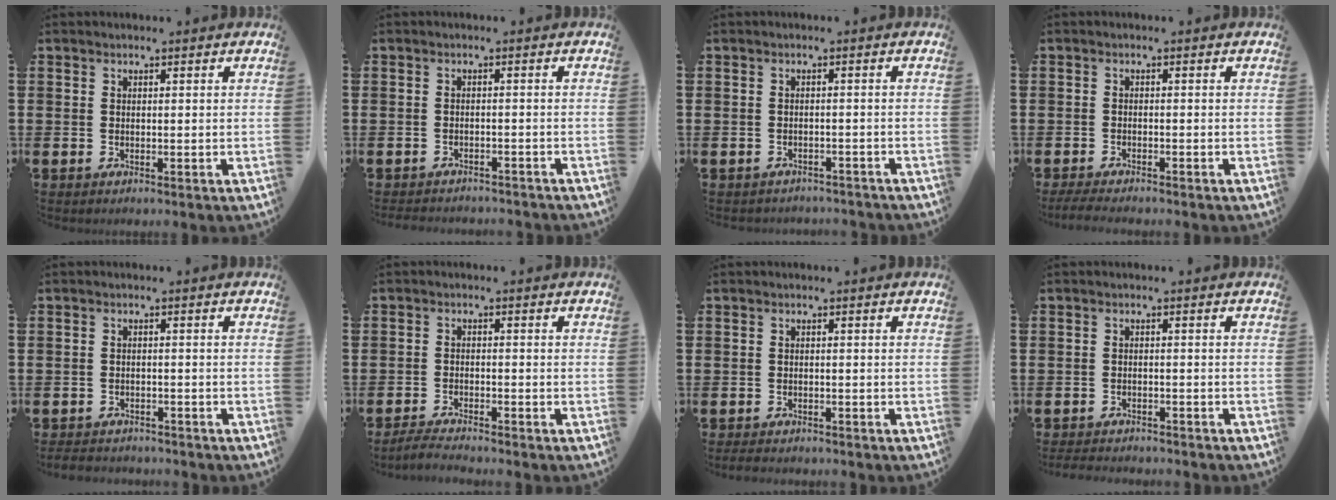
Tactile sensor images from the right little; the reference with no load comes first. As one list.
[{"total": 1.3, "force": [-1.3, 0.0, -0.1], "torque": [-0.002, 0.003, -0.028]}, {"total": 1.0, "force": [-1.0, 0.1, -0.1], "torque": [-0.003, 0.003, -0.021]}, {"total": 1.4, "force": [-1.3, 0.1, 0.7], "torque": [-0.012, 0.003, -0.024]}, {"total": 1.5, "force": [-1.5, 0.2, -0.1], "torque": [-0.003, 0.003, -0.033]}, {"total": 1.8, "force": [-1.8, -0.1, 0.4], "torque": [-0.008, 0.006, -0.035]}, {"total": 0.8, "force": [-0.8, 0.2, 0.1], "torque": [-0.006, 0.002, -0.016]}, {"total": 1.5, "force": [-1.5, 0.0, -0.1], "torque": [-0.004, 0.001, -0.031]}]